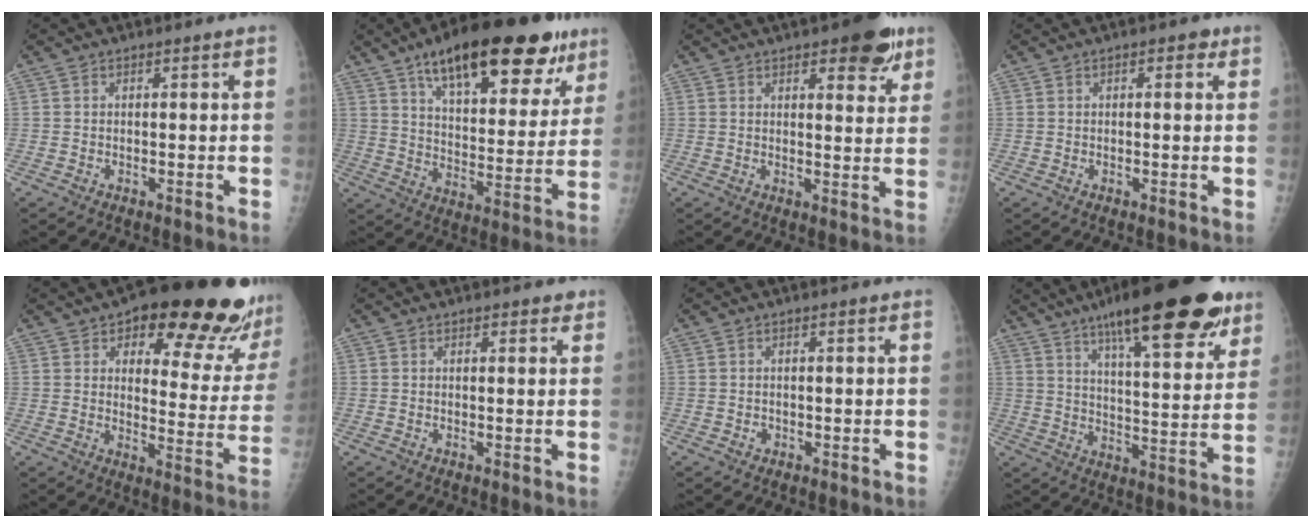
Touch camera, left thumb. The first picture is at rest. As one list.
[{"total": 27.1, "force": [16.3, 10.5, 18.9], "torque": [-0.243, -0.027, 0.244]}, {"total": 9.1, "force": [5.5, 3.4, 6.4], "torque": [-0.055, -0.023, 0.068]}, {"total": 2.1, "force": [0.9, 1.1, 1.6], "torque": [-0.014, 0.001, 0.009]}, {"total": 22.6, "force": [15.8, 7.6, 14.2], "torque": [-0.135, -0.071, 0.199]}, {"total": 1.5, "force": [1.1, 0.8, 0.6], "torque": [0.004, -0.004, 0.009]}, {"total": 0.8, "force": [-0.1, 0.7, 0.2], "torque": [-0.001, 0.001, -0.001]}, {"total": 25.1, "force": [15.7, 7.0, 18.3], "torque": [-0.240, -0.040, 0.234]}]